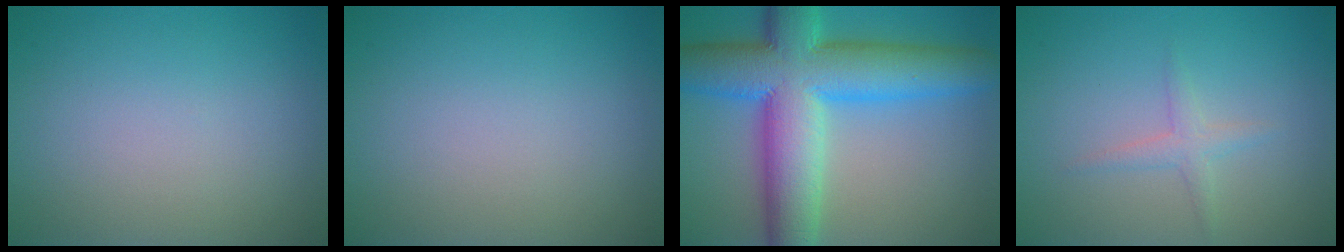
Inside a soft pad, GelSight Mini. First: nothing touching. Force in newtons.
{"total": 0.0}
{"total": 12.9, "press": 12.9, "slide": 0.3}
{"total": 1.5, "press": 1.5, "slide": 0.1}